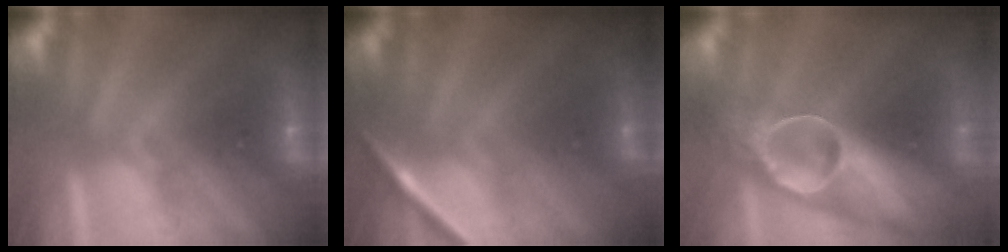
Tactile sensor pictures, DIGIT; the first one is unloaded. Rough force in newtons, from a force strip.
{"total": 1.6}
{"total": 6.9}